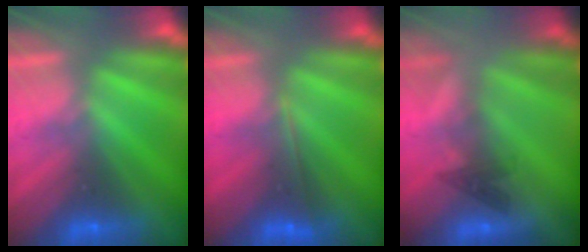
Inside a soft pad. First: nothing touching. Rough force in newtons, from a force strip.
{"total": 1.8}
{"total": 2.2}